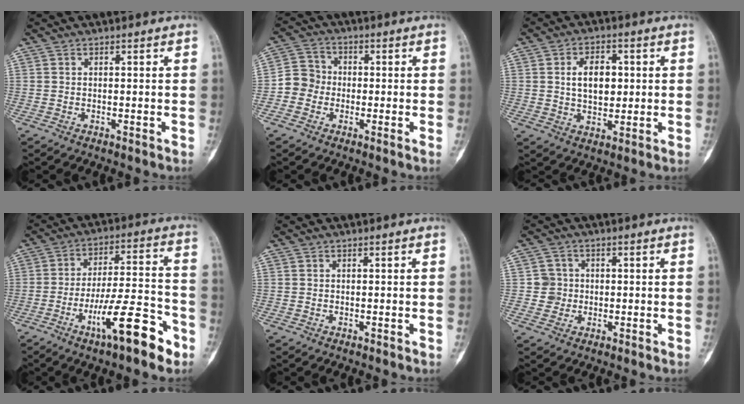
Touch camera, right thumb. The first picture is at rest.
{"total": 5.2, "force": [-1.4, 4.6, 1.8], "torque": [-0.012, 0.016, -0.043]}
{"total": 7.9, "force": [1.3, 5.1, 5.8], "torque": [-0.069, 0.002, 0.023]}
{"total": 15.9, "force": [-8.3, 3.9, 13.0], "torque": [-0.208, 0.057, -0.127]}
{"total": 0.0}
{"total": 3.3, "force": [-0.1, 3.3, -0.1], "torque": [0.031, 0.011, -0.006]}